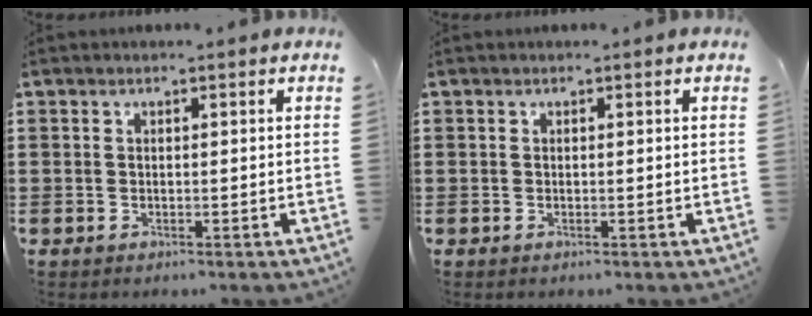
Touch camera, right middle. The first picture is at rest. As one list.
[{"total": 0.0}]